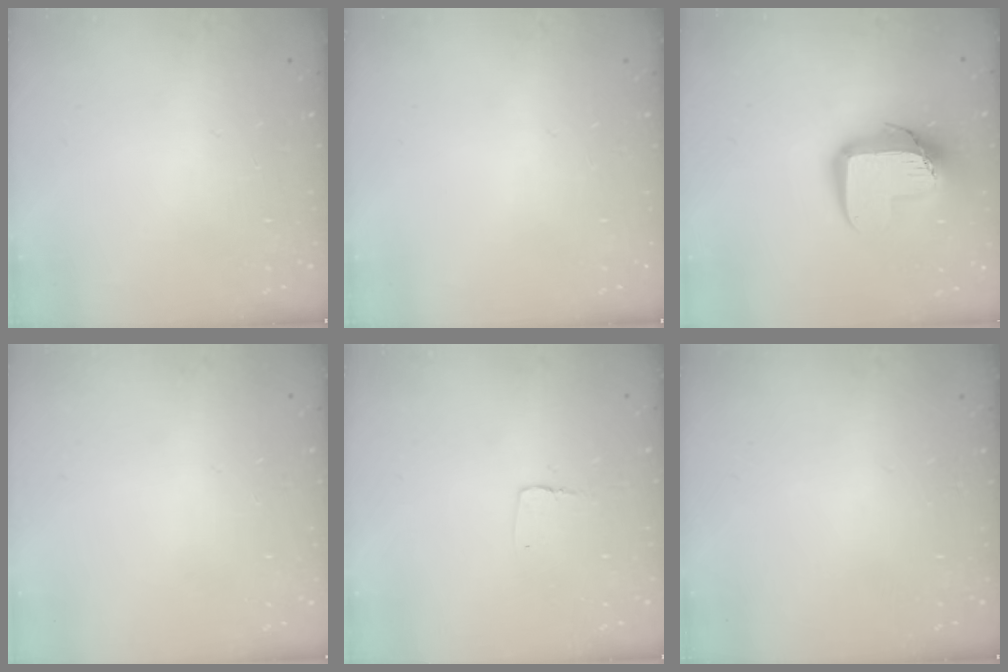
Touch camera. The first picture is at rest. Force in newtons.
{"total": 0.0}
{"total": 13.3, "press": 13.3, "slide": 1.4}
{"total": 0.0}
{"total": 2.9, "press": 2.9, "slide": 0.2}
{"total": 0.0}